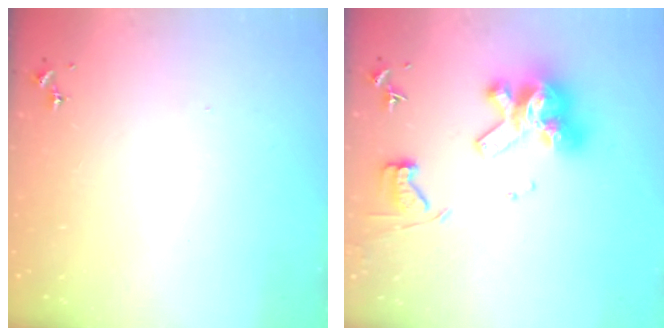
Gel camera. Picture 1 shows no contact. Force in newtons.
{"total": 14.9, "press": 14.8, "slide": 1.8}